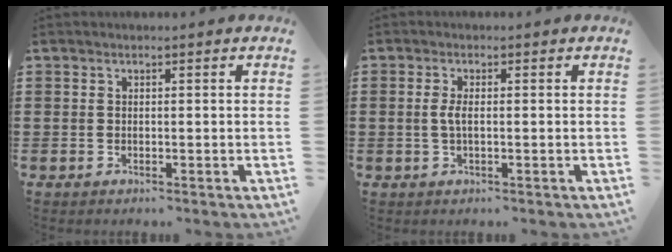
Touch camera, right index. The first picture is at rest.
{"total": 2.1, "force": [-0.1, 0.5, 2.0], "torque": [-0.053, -0.005, -0.008]}